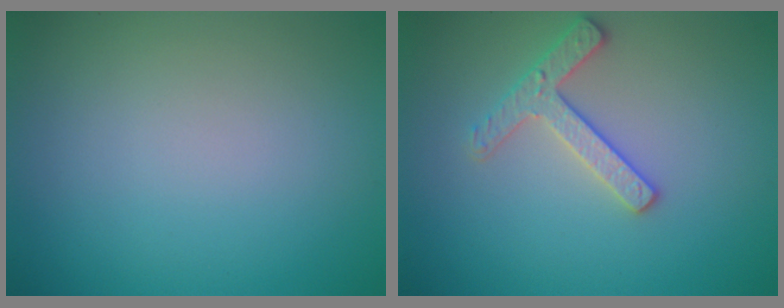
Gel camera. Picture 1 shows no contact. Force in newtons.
{"total": 2.5, "press": 2.5, "slide": 0.3}